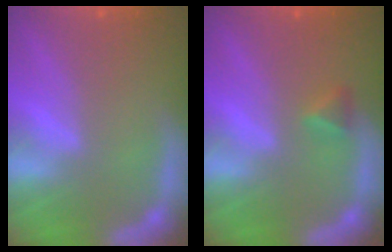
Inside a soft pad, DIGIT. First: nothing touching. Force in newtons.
{"total": 1.4}